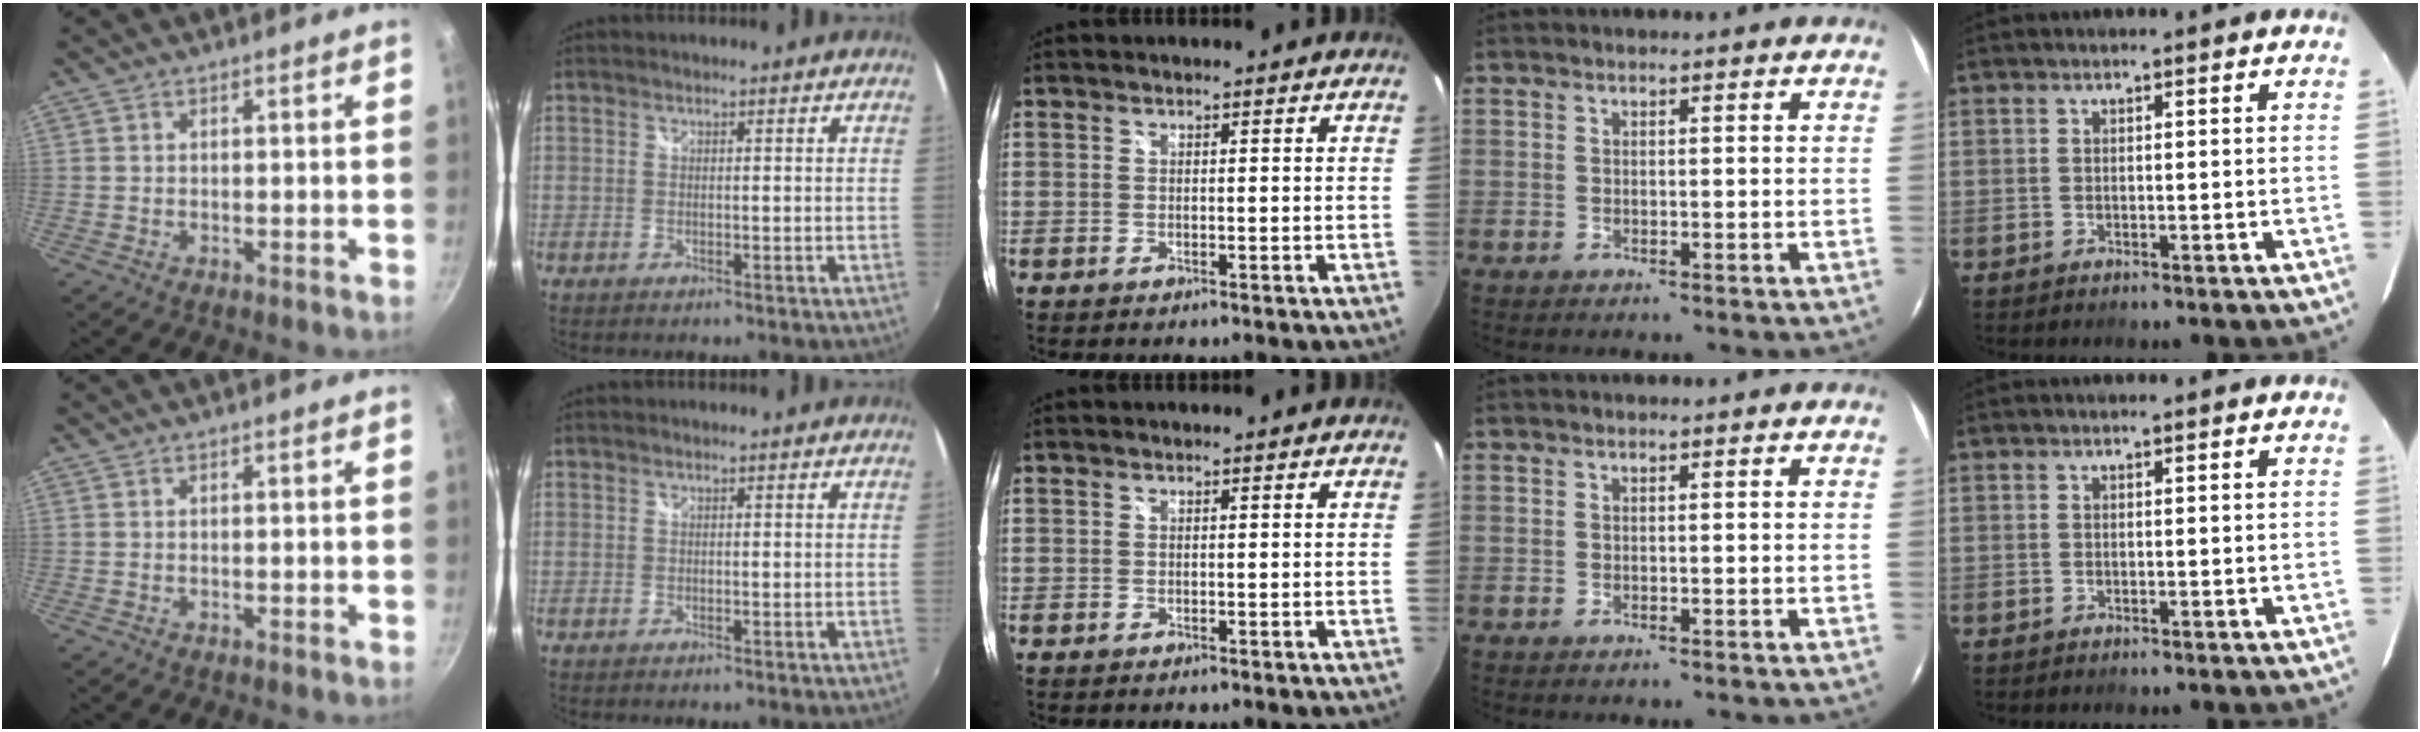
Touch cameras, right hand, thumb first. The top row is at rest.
{}